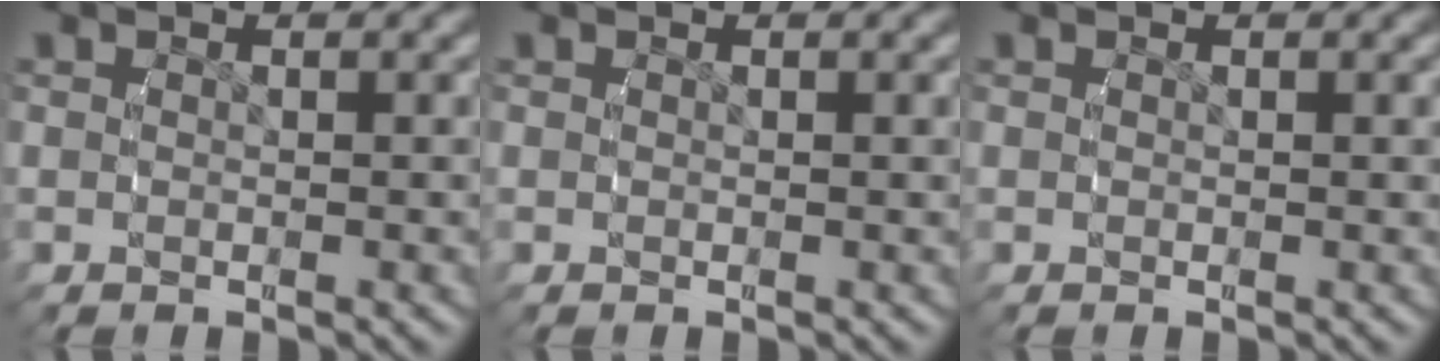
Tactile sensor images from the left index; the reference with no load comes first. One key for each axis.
{"total": 0.0}
{"total": 0.0}